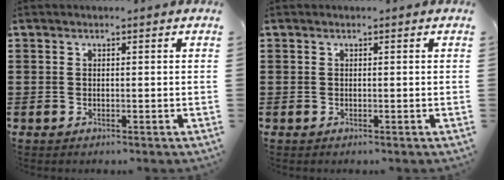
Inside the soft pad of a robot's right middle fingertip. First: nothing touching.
{"total": 0.0}